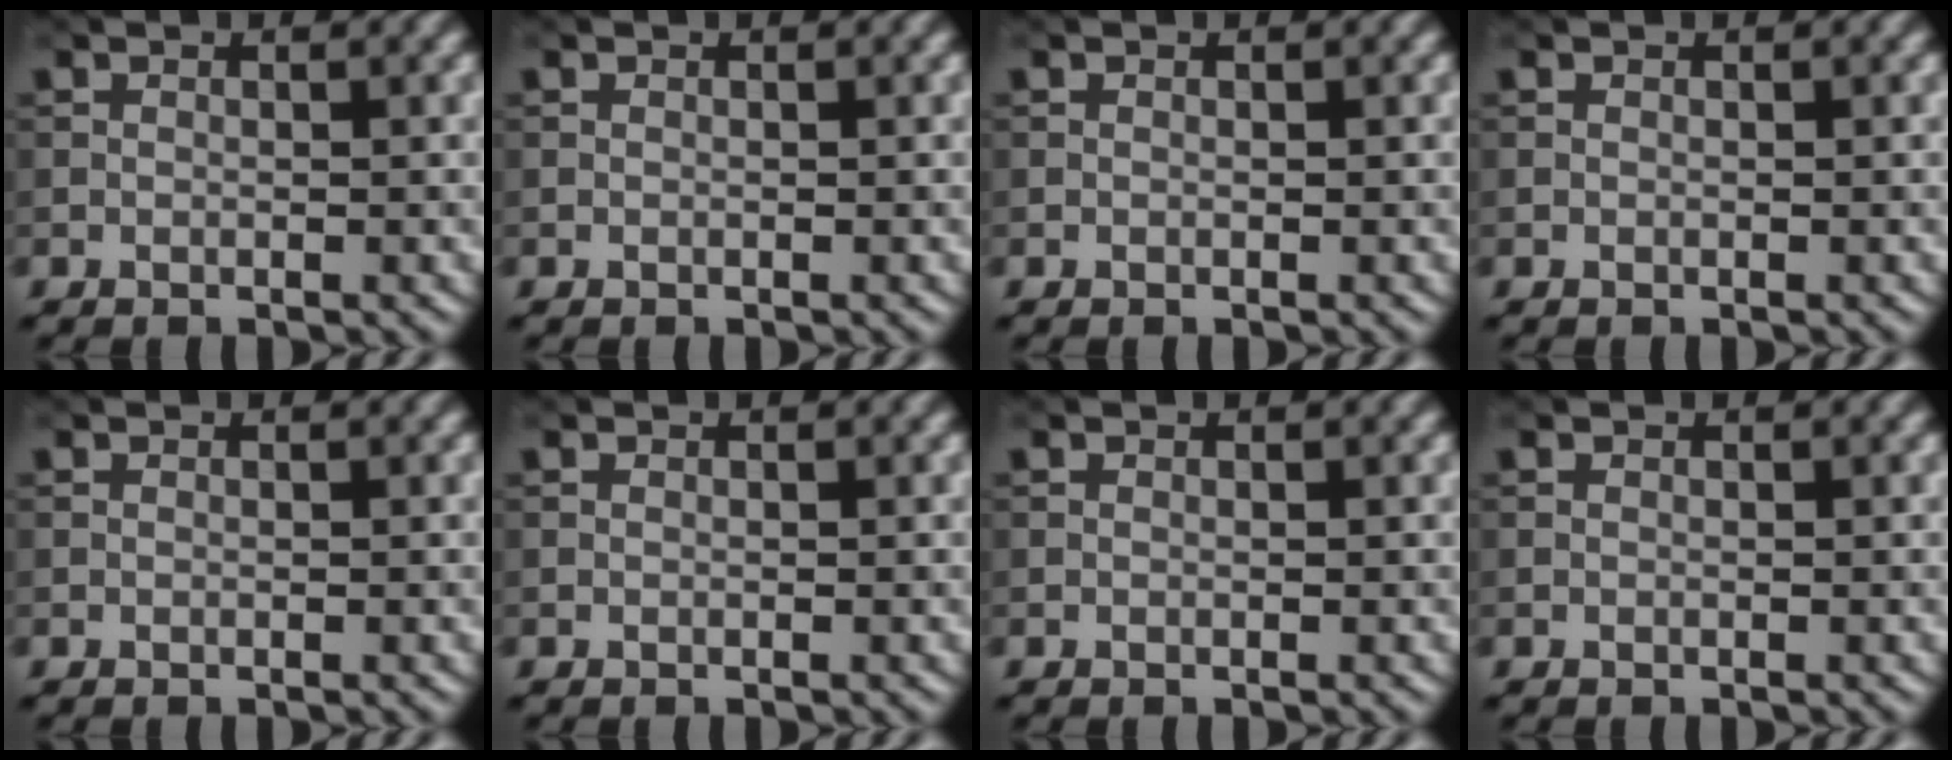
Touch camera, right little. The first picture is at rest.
{"total": 0.0}
{"total": 0.0}
{"total": 0.0}
{"total": 0.0}
{"total": 0.0}
{"total": 0.0}
{"total": 0.0}